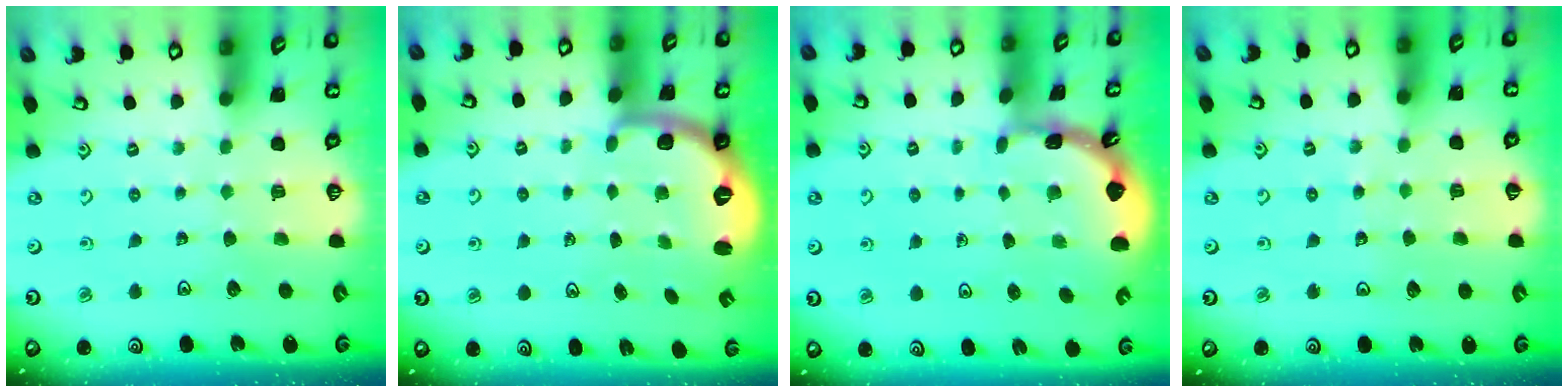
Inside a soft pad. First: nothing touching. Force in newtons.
{"total": 2.8, "press": 1.9, "slide": 2.0}
{"total": 1.7, "press": 1.7, "slide": 0.1}
{"total": 4.9, "press": 4.8, "slide": 0.7}